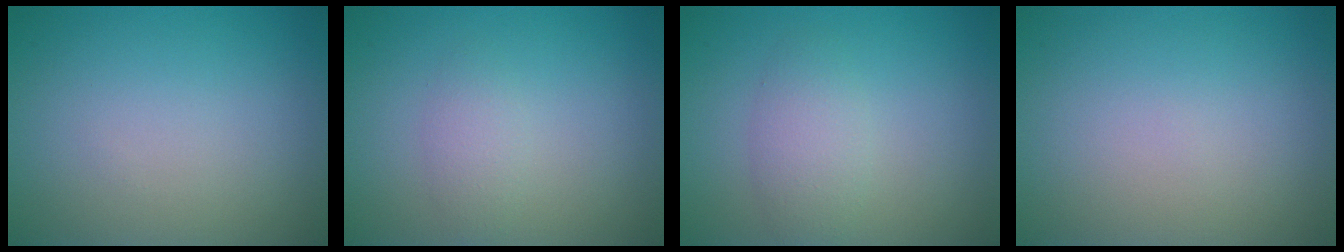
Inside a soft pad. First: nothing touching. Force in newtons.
{"total": 1.5, "press": 1.5, "slide": 0.0}
{"total": 2.6, "press": 2.6, "slide": 0.0}
{"total": 0.0}